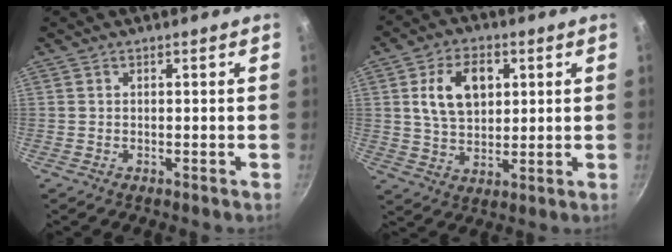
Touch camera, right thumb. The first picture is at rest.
{"total": 11.3, "force": [3.0, 7.4, 7.9], "torque": [-0.115, -0.004, 0.052]}